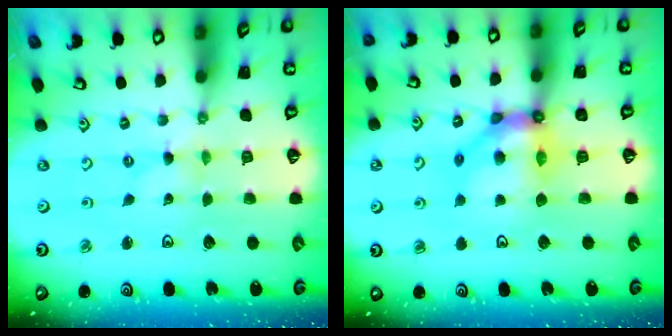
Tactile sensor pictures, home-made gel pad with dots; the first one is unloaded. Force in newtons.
{"total": 11.2, "press": 11.0, "slide": 2.2}